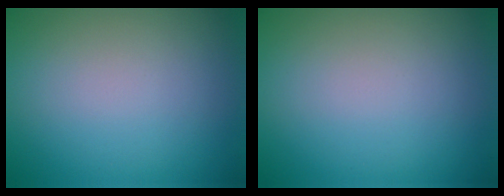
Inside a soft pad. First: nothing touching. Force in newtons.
{"total": 0.0}